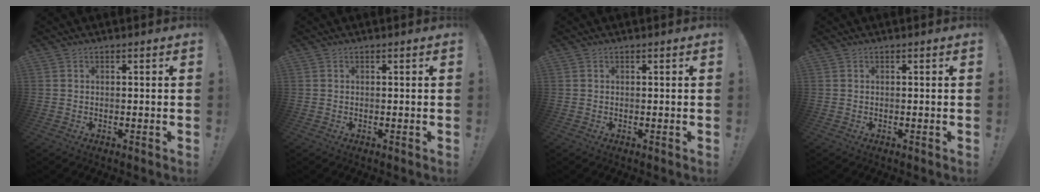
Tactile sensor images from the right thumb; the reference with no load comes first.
{"total": 0.0}
{"total": 0.0}
{"total": 0.0}